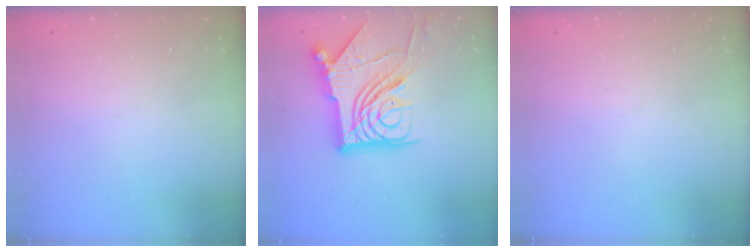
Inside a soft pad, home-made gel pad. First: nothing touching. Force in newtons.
{"total": 21.3, "press": 21.2, "slide": 2.4}
{"total": 0.0}